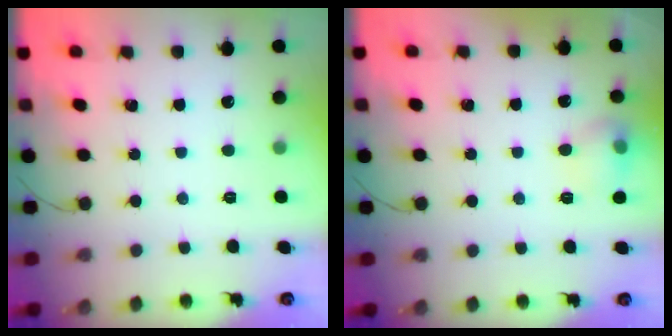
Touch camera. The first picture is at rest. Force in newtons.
{"total": 8.5, "press": 8.4, "slide": 1.4}